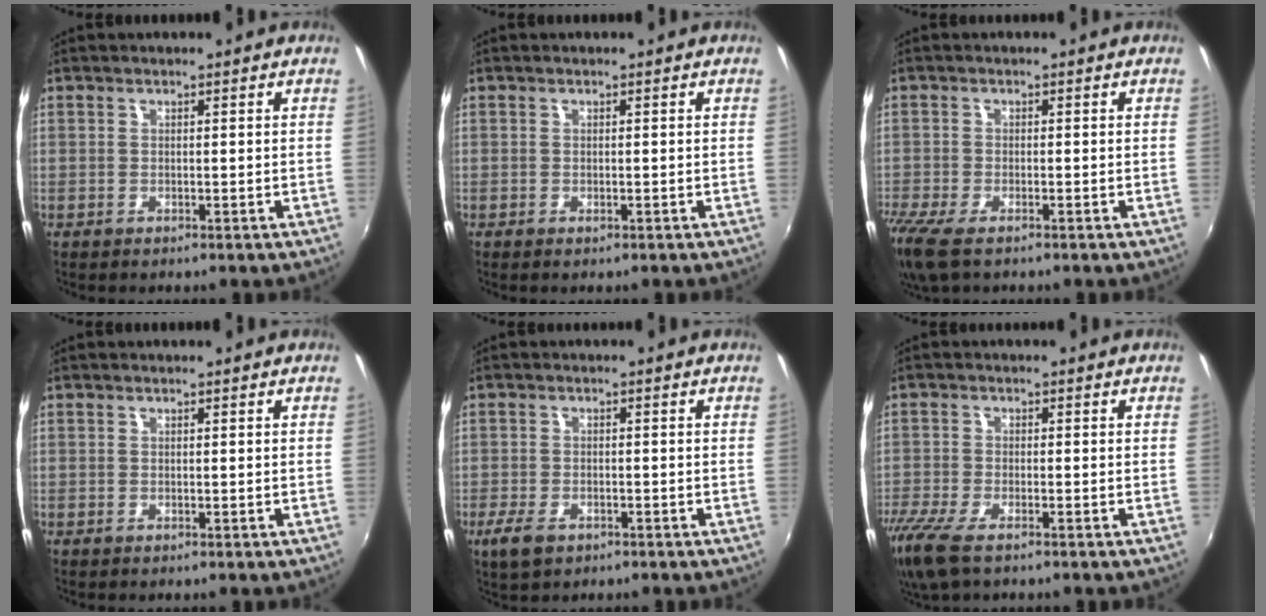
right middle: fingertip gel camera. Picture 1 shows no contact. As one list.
[{"total": 0.0}, {"total": 8.2, "force": [-5.6, 2.5, 5.4], "torque": [-0.131, -0.038, -0.109]}, {"total": 0.0}, {"total": 4.8, "force": [-2.8, 2.4, 3.1], "torque": [-0.078, -0.010, -0.050]}, {"total": 9.1, "force": [-6.2, 2.7, 6.0], "torque": [-0.145, -0.038, -0.122]}]